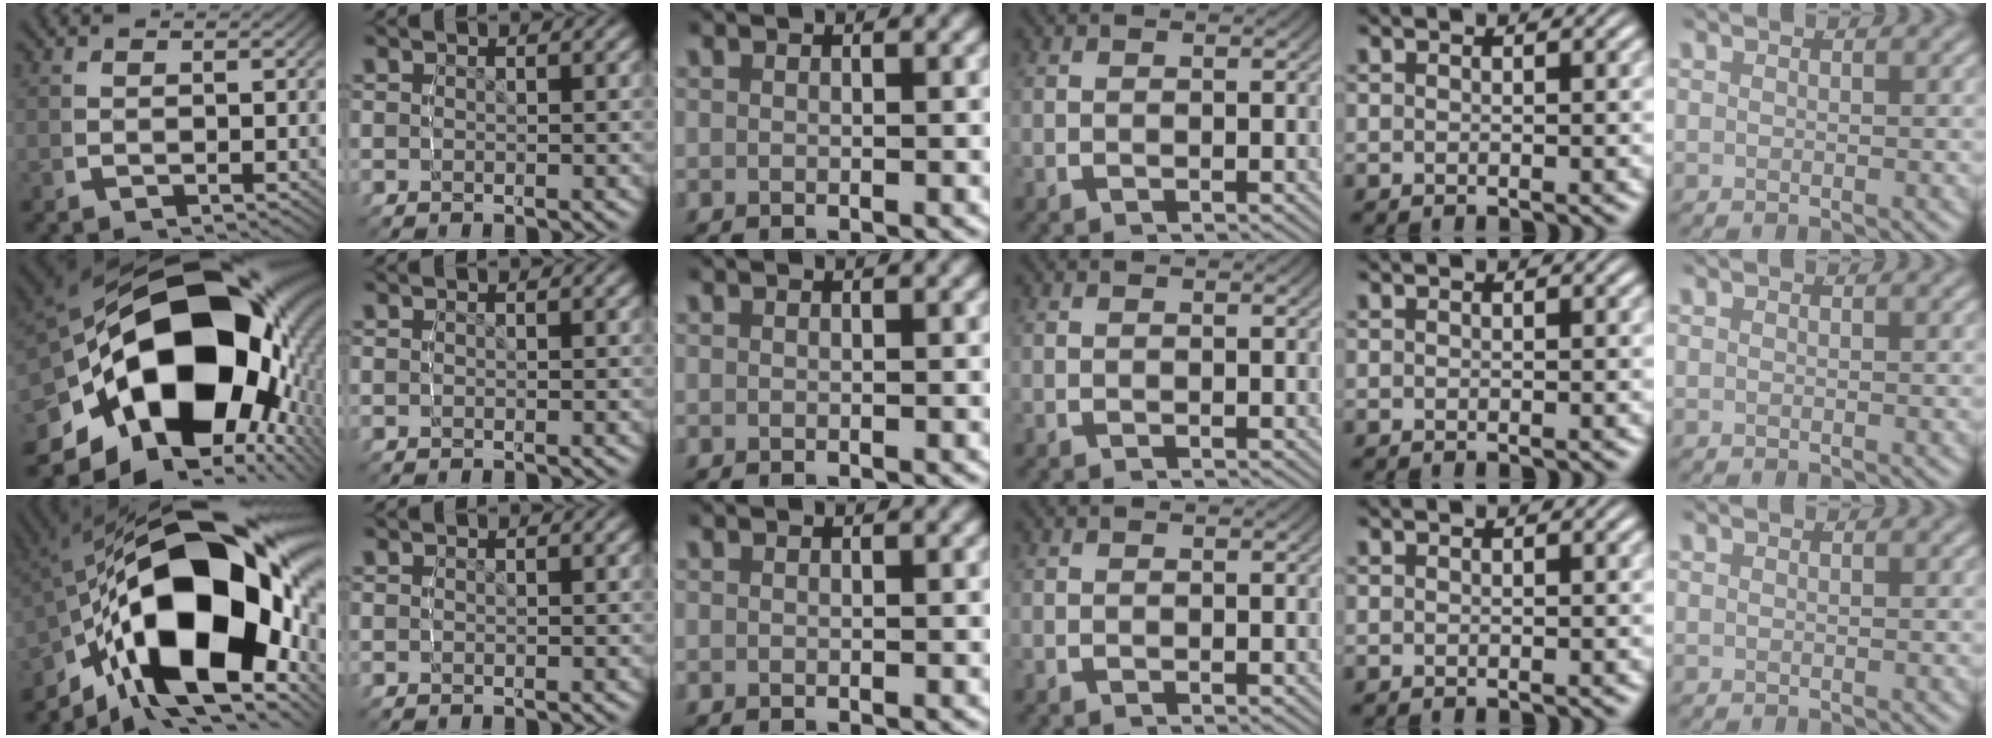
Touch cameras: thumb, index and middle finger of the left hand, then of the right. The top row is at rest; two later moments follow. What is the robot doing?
{"motion": "lift_and_place", "object": "toy banana"}